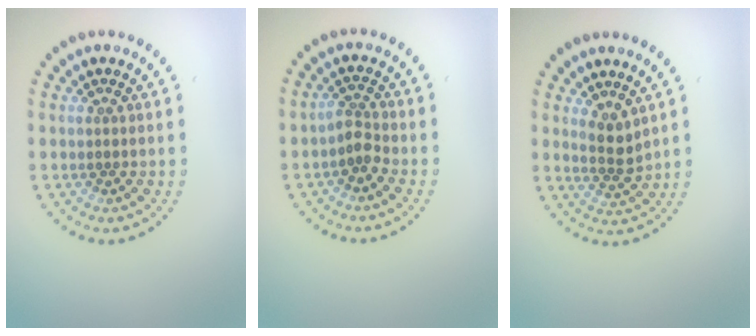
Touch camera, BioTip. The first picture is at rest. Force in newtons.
{"total": 1.8, "press": 1.3, "slide": 1.2}
{"total": 2.0, "press": 1.7, "slide": 1.2}